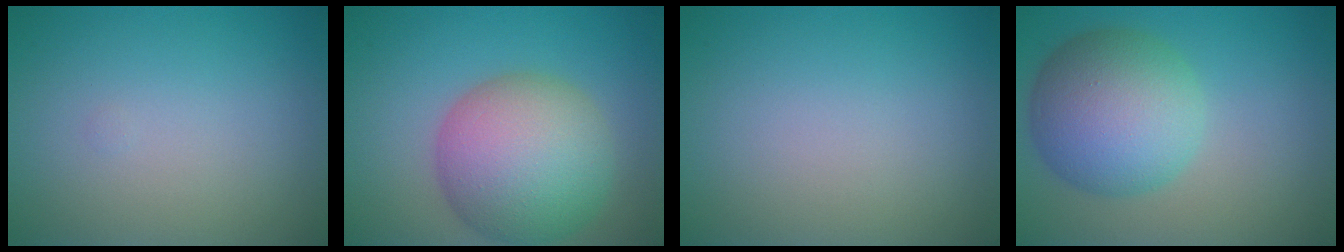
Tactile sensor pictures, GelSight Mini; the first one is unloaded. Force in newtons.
{"total": 9.8, "press": 9.8, "slide": 0.5}
{"total": 0.0}
{"total": 8.3, "press": 8.3, "slide": 0.1}